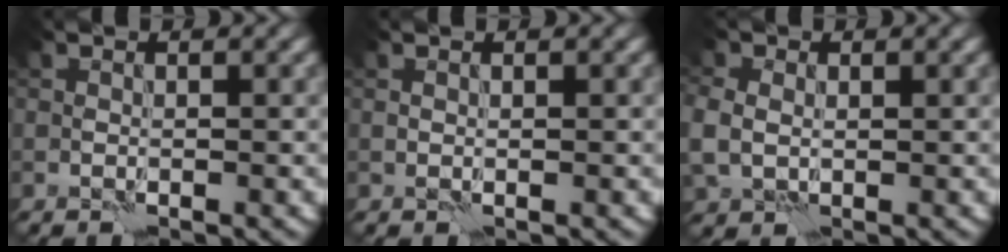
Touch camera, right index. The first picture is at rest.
{"total": 0.0}
{"total": 3.8, "force": [-0.1, 3.0, 2.3], "torque": [-0.056, 0.005, 0.002]}